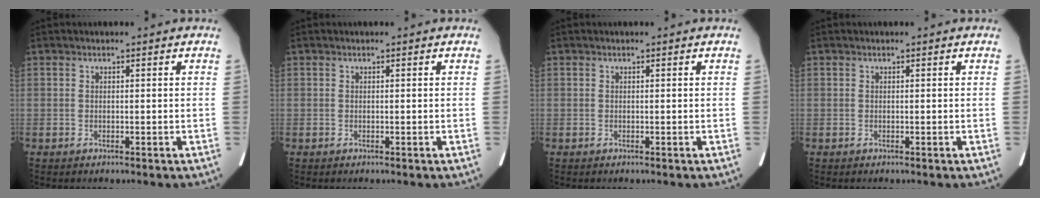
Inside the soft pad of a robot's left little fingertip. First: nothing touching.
{"total": 0.0}
{"total": 0.0}
{"total": 0.0}